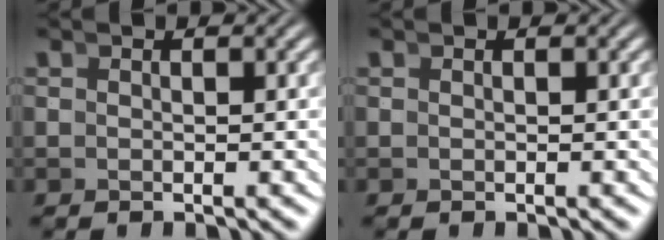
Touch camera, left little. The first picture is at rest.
{"total": 0.0}